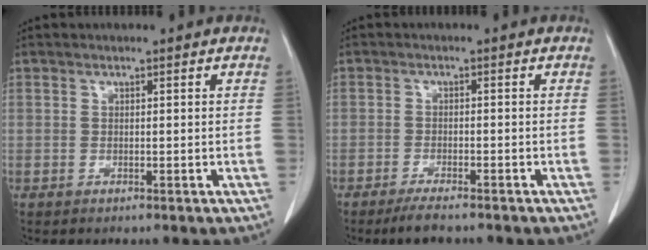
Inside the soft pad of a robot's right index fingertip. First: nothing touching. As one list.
[{"total": 4.3, "force": [-3.6, 0.5, 2.3], "torque": [-0.041, -0.009, -0.059]}]